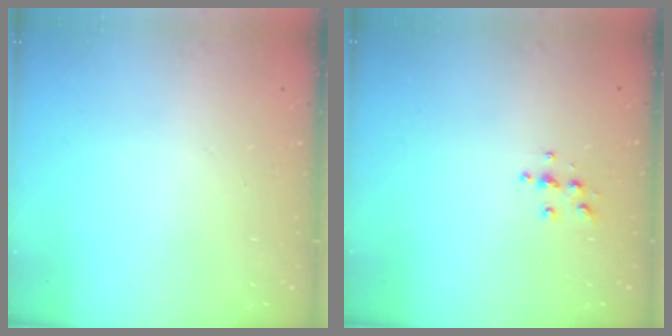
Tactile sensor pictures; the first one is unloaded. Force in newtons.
{"total": 4.9, "press": 4.9, "slide": 0.5}